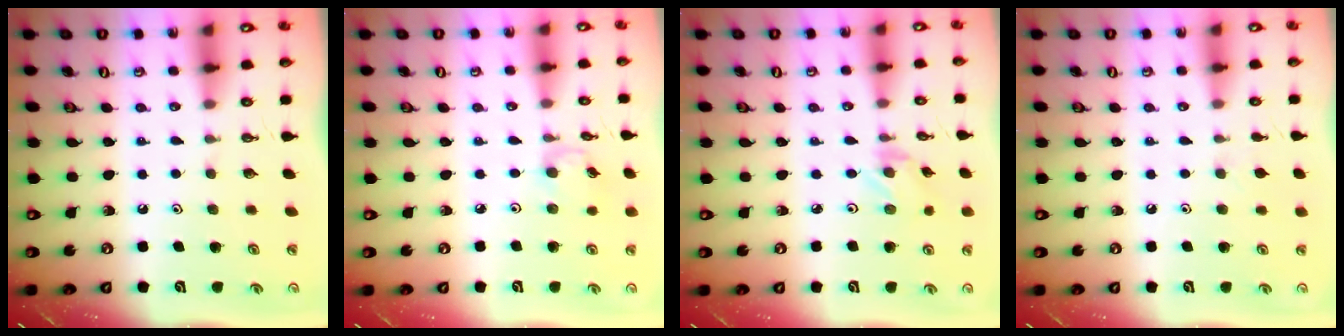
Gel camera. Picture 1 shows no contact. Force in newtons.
{"total": 3.1, "press": 3.1, "slide": 0.1}
{"total": 1.1, "press": 1.0, "slide": 0.4}
{"total": 2.9, "press": 2.8, "slide": 0.6}